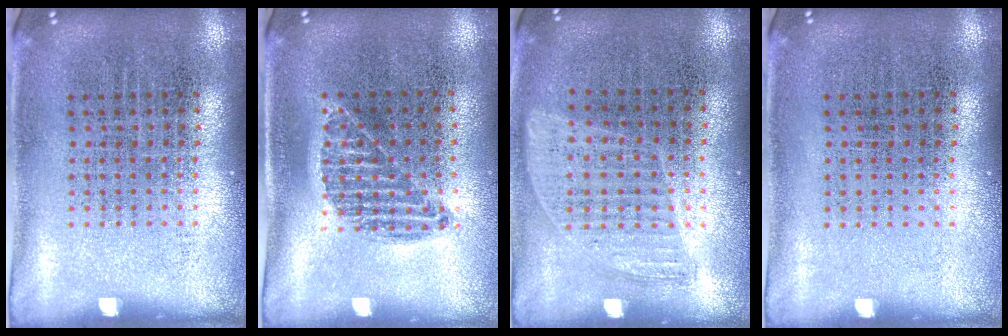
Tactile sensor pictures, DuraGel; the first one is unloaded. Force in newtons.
{"total": 0.9, "press": 0.8, "slide": 0.4}
{"total": 0.8, "press": 0.7, "slide": 0.4}
{"total": 0.0}